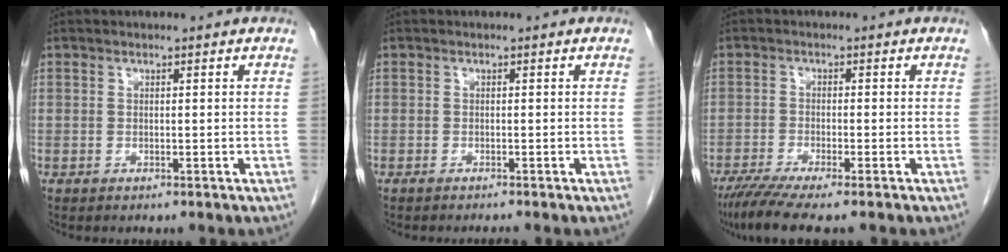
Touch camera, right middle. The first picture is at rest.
{"total": 1.1, "force": [-1.0, -0.2, 0.4], "torque": [-0.008, 0.000, -0.014]}
{"total": 6.6, "force": [-5.2, -0.2, 4.0], "torque": [-0.069, -0.021, -0.089]}